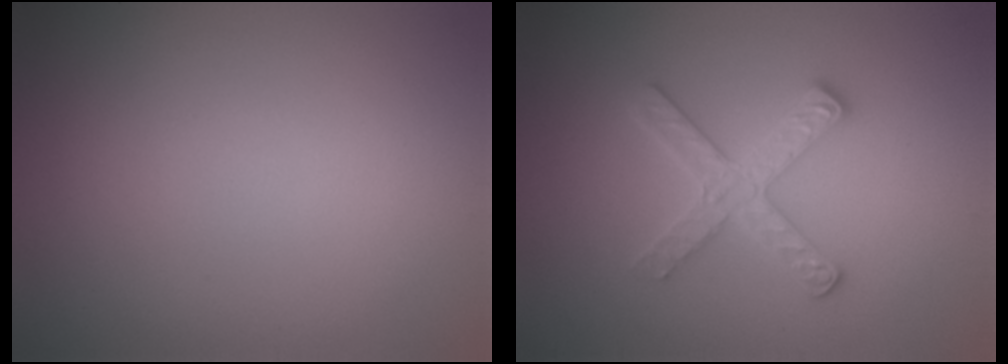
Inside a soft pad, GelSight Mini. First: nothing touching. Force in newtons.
{"total": 2.8, "press": 2.8, "slide": 0.3}